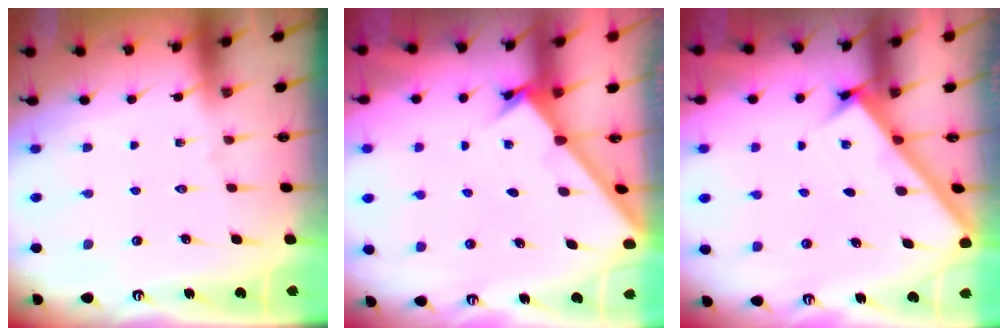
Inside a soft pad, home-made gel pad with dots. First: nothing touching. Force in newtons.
{"total": 1.7, "press": 1.7, "slide": 0.1}
{"total": 2.8, "press": 2.7, "slide": 0.3}